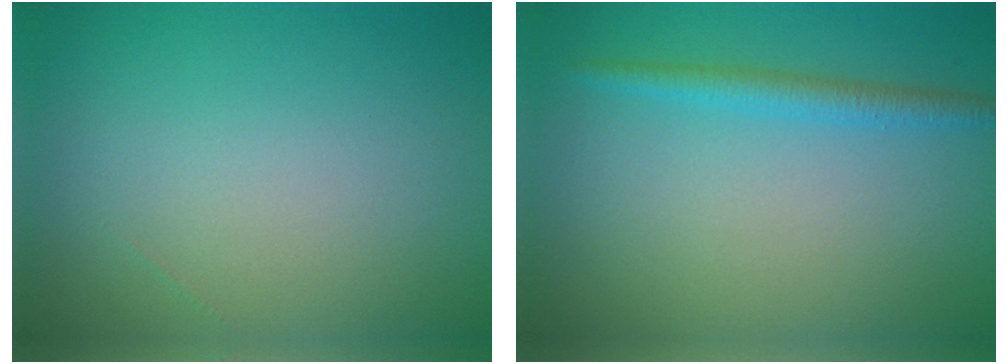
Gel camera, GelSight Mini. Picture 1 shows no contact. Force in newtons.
{"total": 2.0, "press": 2.0, "slide": 0.2}